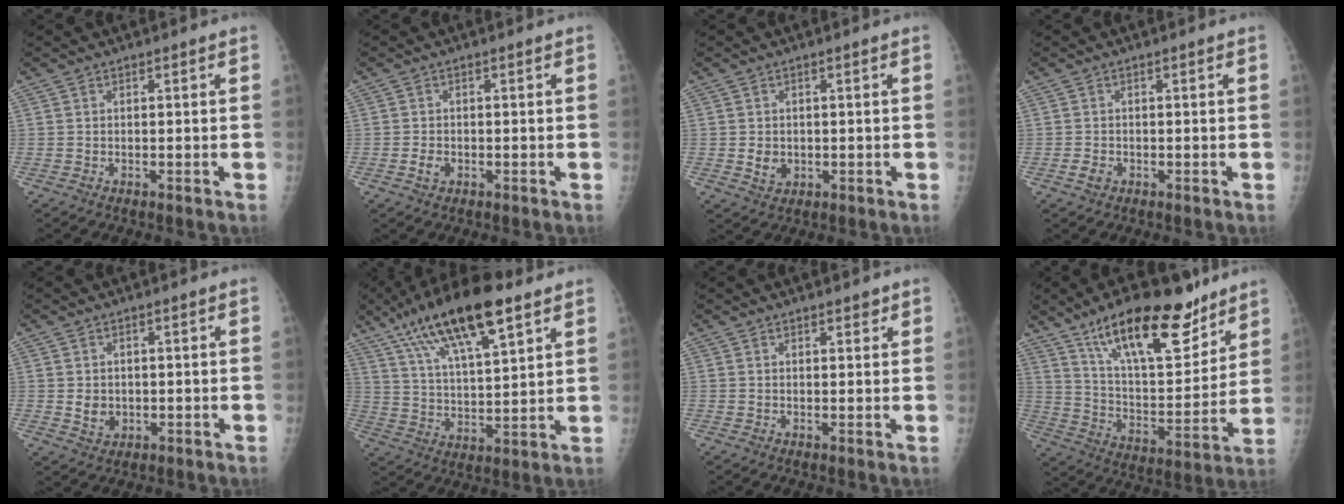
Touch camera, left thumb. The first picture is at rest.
{"total": 1.9, "force": [-0.6, 1.4, 1.1], "torque": [-0.018, 0.002, -0.011]}
{"total": 3.0, "force": [-0.2, 2.5, 1.7], "torque": [-0.018, -0.001, 0.005]}
{"total": 1.7, "force": [-0.7, 1.3, 0.9], "torque": [-0.014, 0.001, -0.011]}
{"total": 3.3, "force": [0.0, 2.8, 1.8], "torque": [-0.019, -0.003, 0.010]}
{"total": 19.2, "force": [11.2, 5.6, 14.5], "torque": [-0.240, -0.024, 0.203]}
{"total": 1.8, "force": [1.4, 0.8, 0.9], "torque": [-0.004, -0.007, 0.017]}
{"total": 23.1, "force": [15.5, 8.5, 14.9], "torque": [-0.199, -0.068, 0.260]}